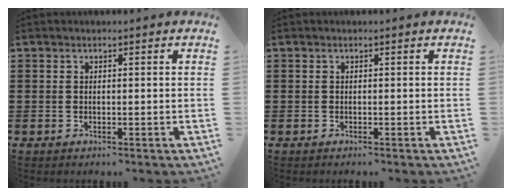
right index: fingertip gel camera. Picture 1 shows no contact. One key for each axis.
{"total": 0.0}